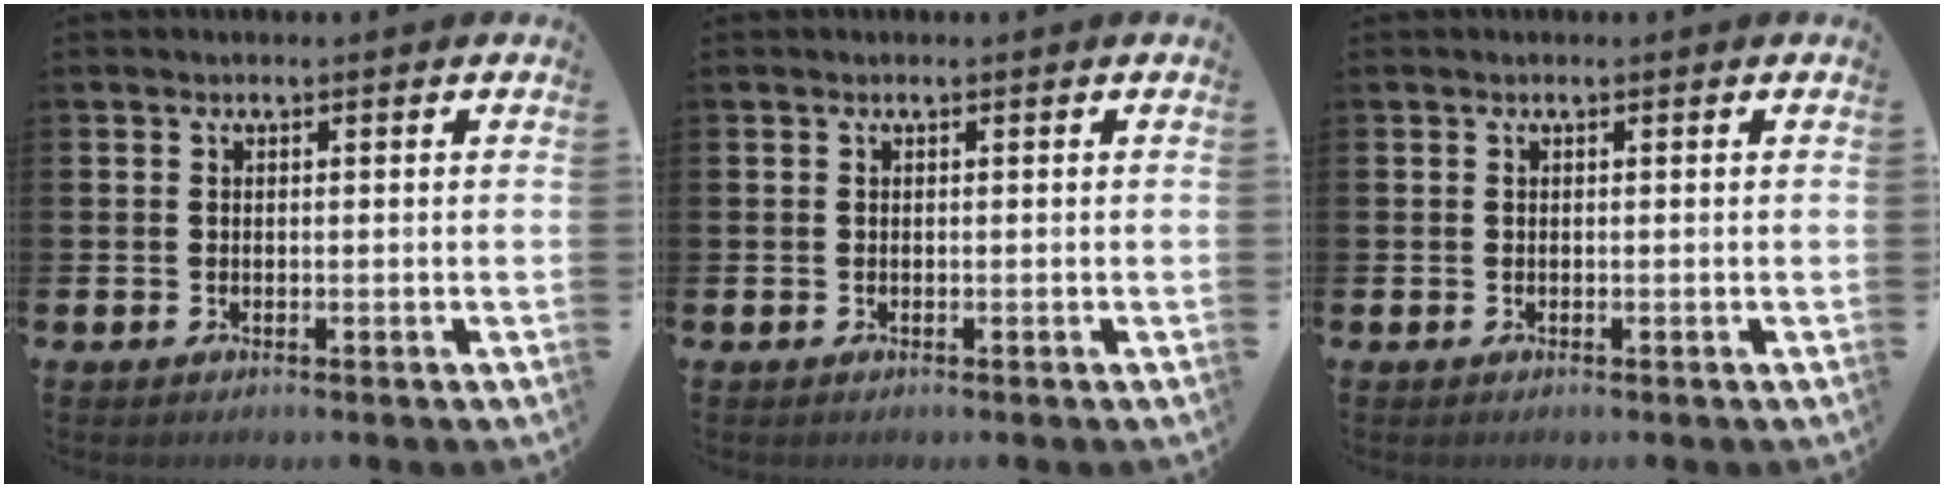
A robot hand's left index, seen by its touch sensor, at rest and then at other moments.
{"total": 0.0}
{"total": 0.0}